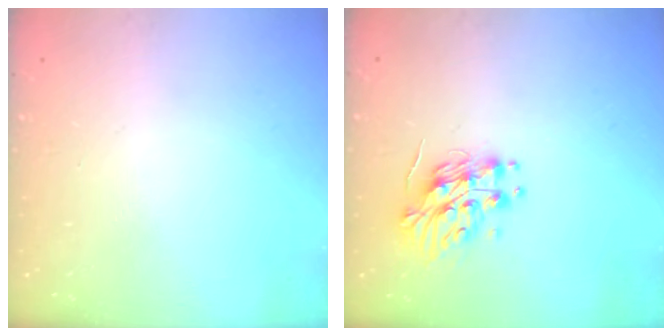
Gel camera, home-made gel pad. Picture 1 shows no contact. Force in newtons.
{"total": 12.2, "press": 12.1, "slide": 1.2}